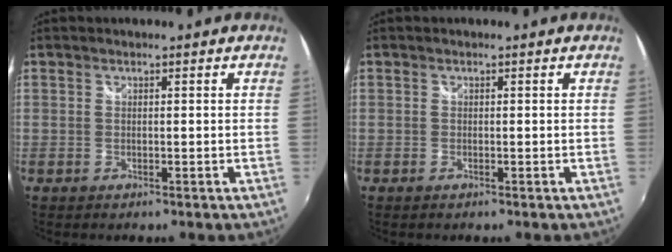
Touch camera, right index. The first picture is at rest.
{"total": 0.0}